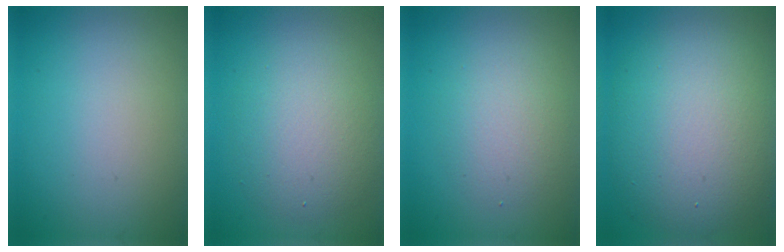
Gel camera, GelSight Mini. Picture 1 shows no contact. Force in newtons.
{"total": 4.6, "press": 4.5, "slide": 0.6}
{"total": 2.7, "press": 2.7, "slide": 0.2}
{"total": 10.4, "press": 10.4, "slide": 0.5}